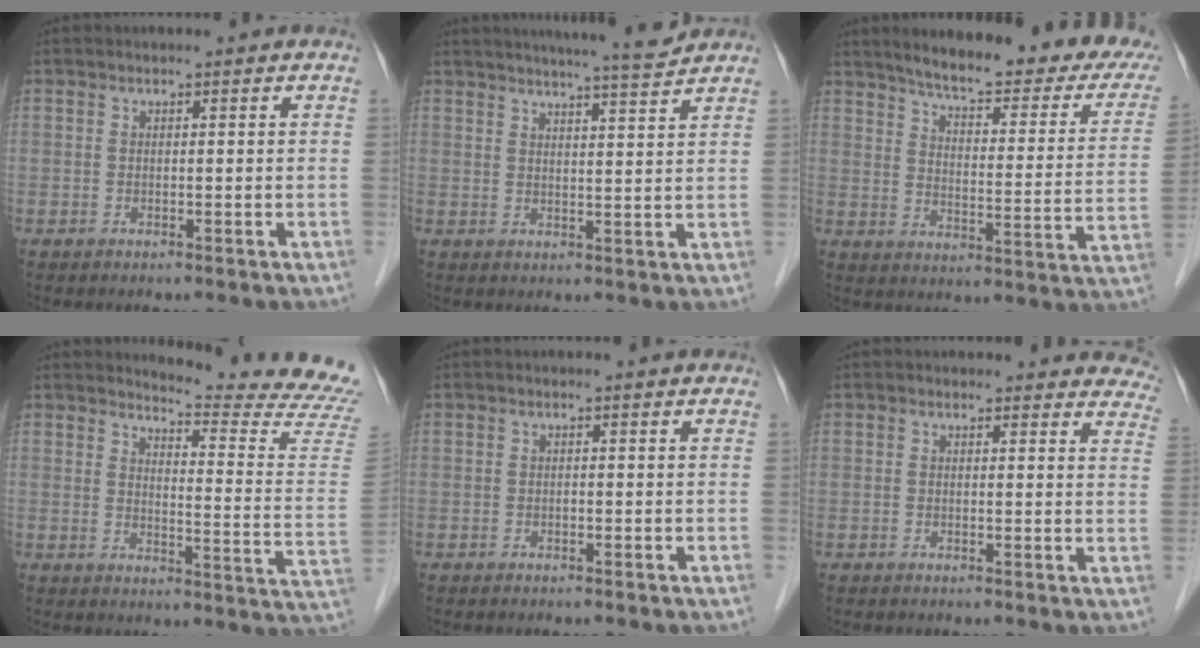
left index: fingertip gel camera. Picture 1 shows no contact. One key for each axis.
{"total": 8.5, "fx": 7.9, "fy": -1.0, "fz": 3.2, "tx": -0.056, "ty": -0.002, "tz": 0.105}
{"total": 23.6, "fx": 19.2, "fy": 4.5, "fz": 12.9, "tx": -0.166, "ty": -0.023, "tz": 0.231}
{"total": 16.2, "fx": 15.9, "fy": -1.9, "fz": 2.8, "tx": -0.041, "ty": -0.152, "tz": 0.170}
{"total": 0.0}
{"total": 10.3, "fx": 9.8, "fy": 3.1, "fz": 1.1, "tx": 0.038, "ty": -0.027, "tz": 0.066}